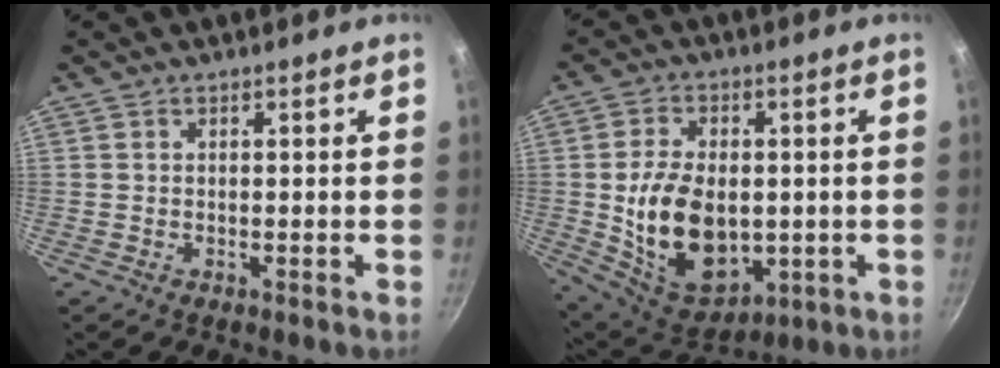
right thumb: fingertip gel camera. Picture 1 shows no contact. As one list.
[{"total": 18.3, "force": [-1.1, 11.8, 14.0], "torque": [-0.227, 0.002, -0.002]}]